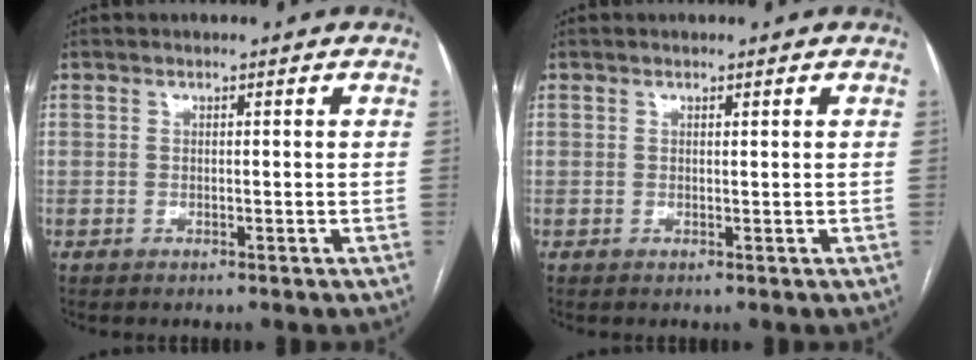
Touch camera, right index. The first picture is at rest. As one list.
[{"total": 0.0}]